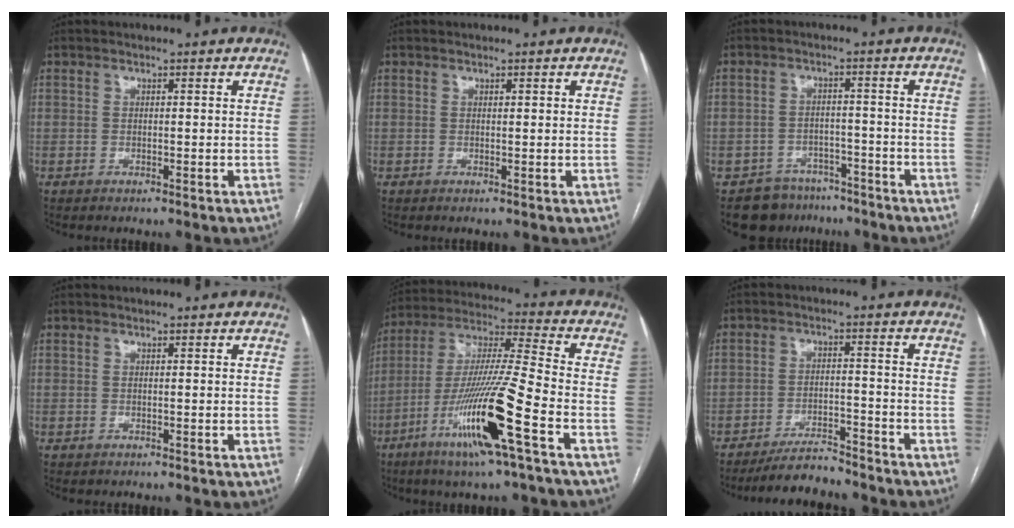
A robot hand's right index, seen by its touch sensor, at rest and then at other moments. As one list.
[{"total": 0.7, "force": [0.3, 0.2, 0.6], "torque": [-0.014, 0.001, 0.003]}, {"total": 6.9, "force": [-5.5, 4.2, -0.1], "torque": [0.015, 0.022, -0.081]}, {"total": 0.0}, {"total": 17.5, "force": [-7.6, -0.5, 15.8], "torque": [-0.326, -0.023, -0.143]}, {"total": 6.1, "force": [-5.7, 1.1, 1.6], "torque": [-0.028, -0.009, -0.099]}]